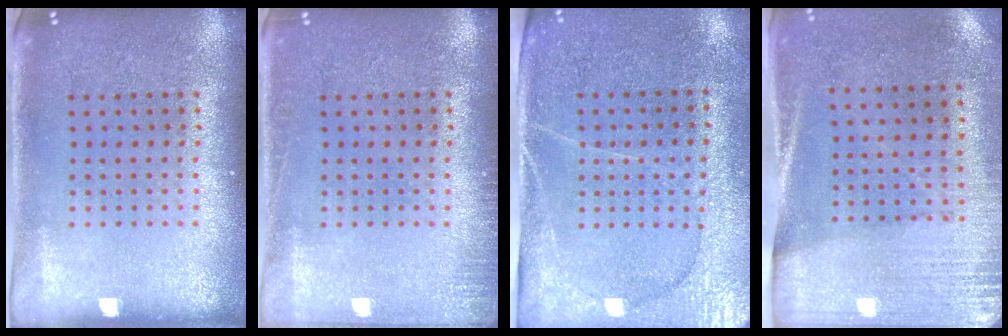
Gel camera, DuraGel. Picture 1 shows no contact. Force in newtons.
{"total": 1.3, "press": 1.3, "slide": 0.3}
{"total": 3.0, "press": 2.8, "slide": 1.3}
{"total": 2.7, "press": 2.4, "slide": 1.3}